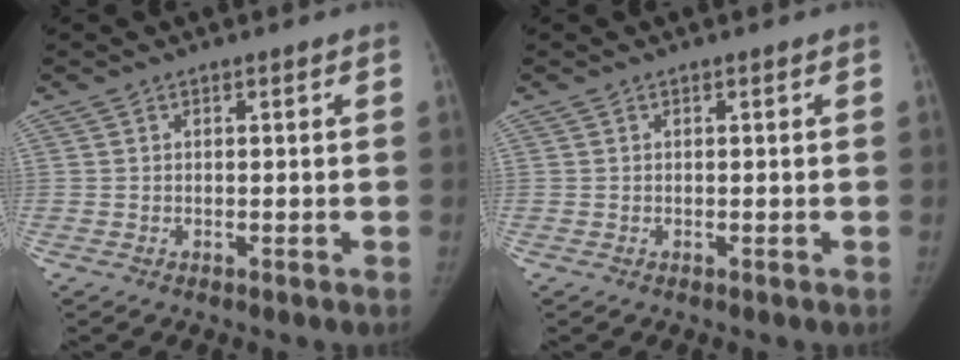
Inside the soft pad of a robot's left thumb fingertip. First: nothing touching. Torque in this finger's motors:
{"motor_torque": [0.00, 0.00, 0.21, -0.20, 0.01]}